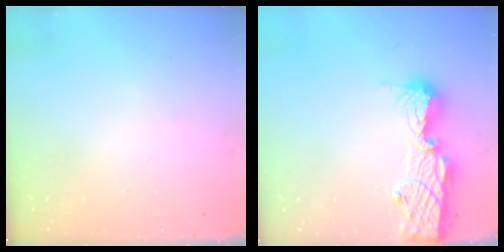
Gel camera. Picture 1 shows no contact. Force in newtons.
{"total": 13.6, "press": 13.5, "slide": 1.0}